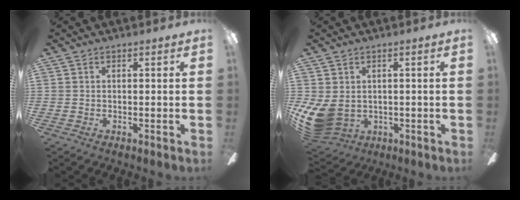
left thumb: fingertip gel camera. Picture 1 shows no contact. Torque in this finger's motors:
{"motor_torque": [0.05, 1.34, 0.44, -0.37, 0.19]}